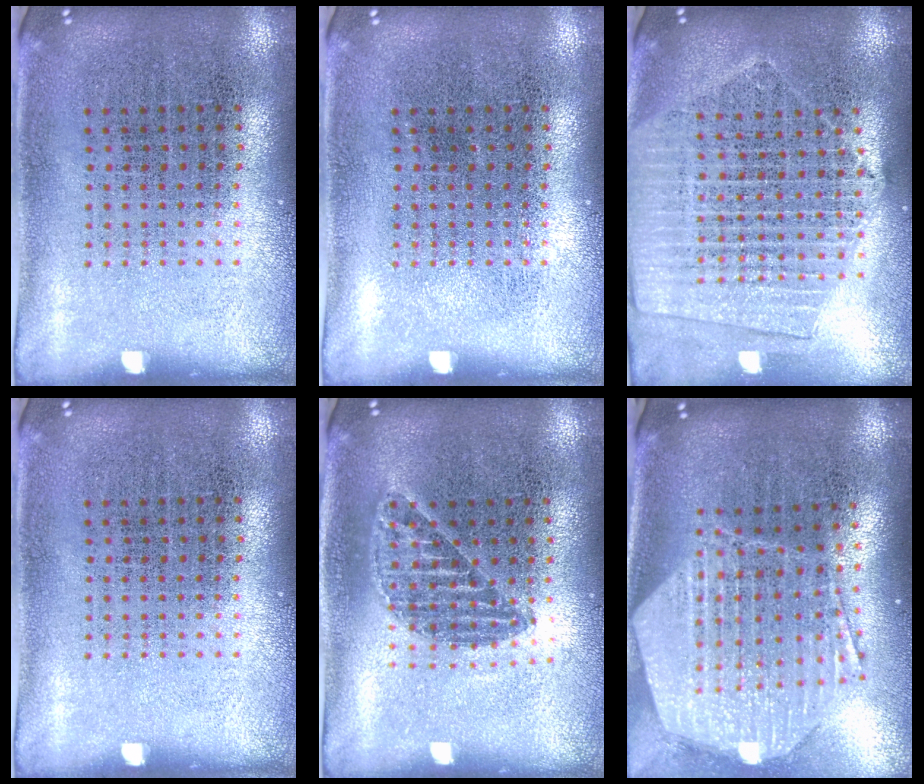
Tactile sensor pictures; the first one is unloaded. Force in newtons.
{"total": 0.0}
{"total": 2.0, "press": 1.8, "slide": 0.9}
{"total": 0.0}
{"total": 1.1, "press": 1.0, "slide": 0.4}
{"total": 2.9, "press": 2.3, "slide": 1.8}